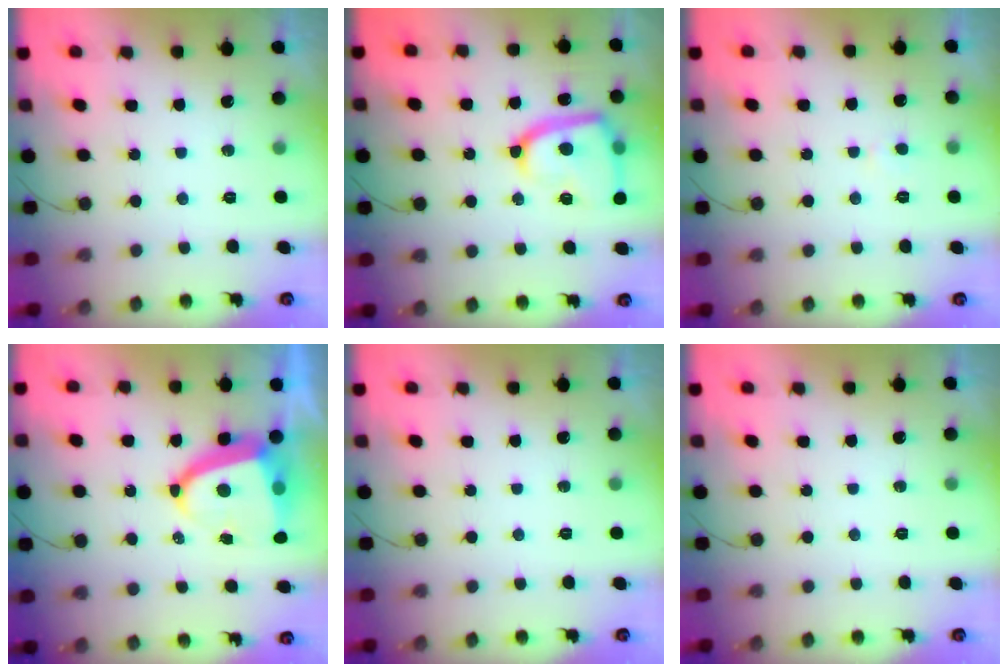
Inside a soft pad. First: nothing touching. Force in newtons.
{"total": 16.7, "press": 16.7, "slide": 1.3}
{"total": 2.8, "press": 2.8, "slide": 0.3}
{"total": 11.2, "press": 11.2, "slide": 1.3}
{"total": 0.0}
{"total": 0.0}